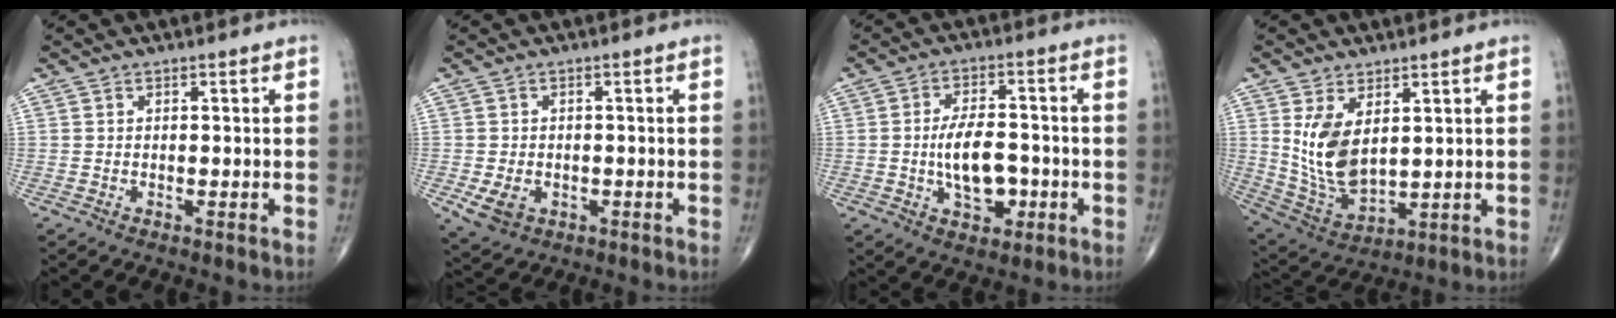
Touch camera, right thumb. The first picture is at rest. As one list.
[{"total": 5.6, "force": [-1.7, 4.3, 3.1], "torque": [-0.049, 0.003, -0.019]}, {"total": 9.4, "force": [-1.7, 5.2, 7.7], "torque": [-0.115, 0.014, -0.026]}, {"total": 11.1, "force": [2.9, 6.1, 8.8], "torque": [-0.157, -0.024, 0.076]}]